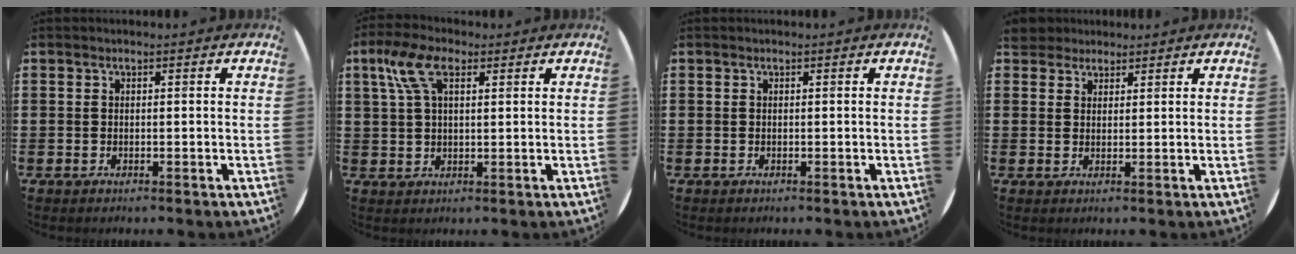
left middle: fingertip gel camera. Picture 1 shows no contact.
{"total": 6.3, "force": [3.1, 3.0, 4.6], "torque": [-0.100, 0.012, 0.055]}
{"total": 0.0}
{"total": 3.0, "force": [2.7, 1.3, 0.1], "torque": [-0.003, 0.001, 0.052]}